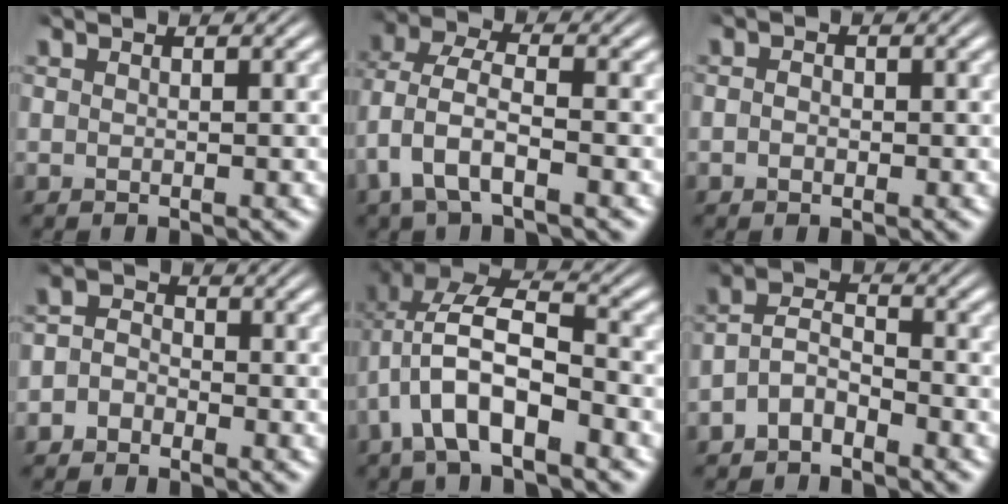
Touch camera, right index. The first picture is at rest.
{"total": 4.1, "force": [-0.1, 2.7, 3.0], "torque": [-0.091, -0.015, 0.004]}
{"total": 0.8, "force": [-0.5, 0.6, 0.3], "torque": [-0.010, -0.002, -0.011]}
{"total": 2.8, "force": [-1.4, 2.3, 0.7], "torque": [-0.011, -0.004, -0.032]}
{"total": 7.7, "force": [0.0, 5.2, 5.7], "torque": [-0.120, -0.012, -0.007]}
{"total": 5.1, "force": [-2.2, 4.1, 2.3], "torque": [-0.046, -0.011, -0.046]}